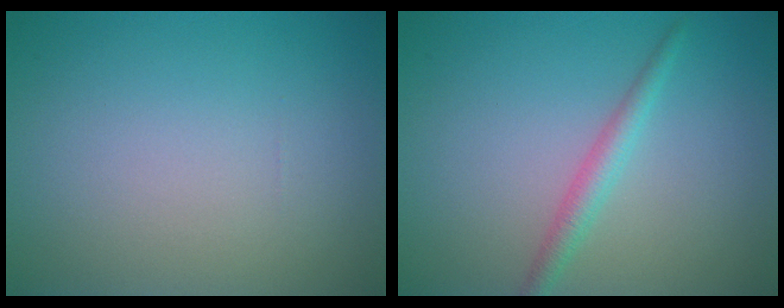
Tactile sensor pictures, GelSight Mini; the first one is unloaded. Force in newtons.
{"total": 1.9, "press": 1.9, "slide": 0.0}